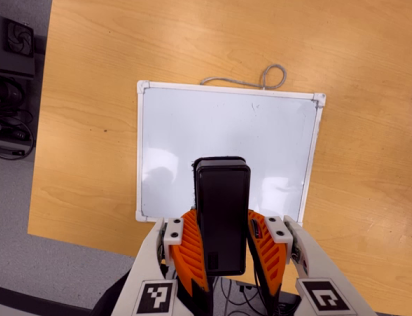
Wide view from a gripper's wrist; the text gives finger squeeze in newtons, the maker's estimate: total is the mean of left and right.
{"total": 10.4, "left": 9.3, "right": 11.5}